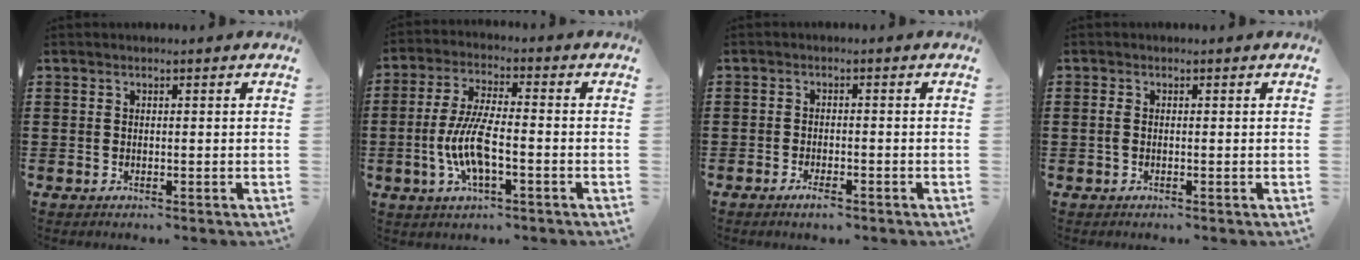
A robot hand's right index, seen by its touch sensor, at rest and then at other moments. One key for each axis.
{"total": 8.4, "fx": -2.4, "fy": 2.6, "fz": 7.6, "tx": -0.175, "ty": -0.013, "tz": -0.052}
{"total": 2.0, "fx": -1.4, "fy": 0.4, "fz": 1.3, "tx": -0.025, "ty": -0.004, "tz": -0.024}
{"total": 0.9, "fx": -0.2, "fy": 0.3, "fz": 0.8, "tx": -0.022, "ty": -0.003, "tz": -0.006}